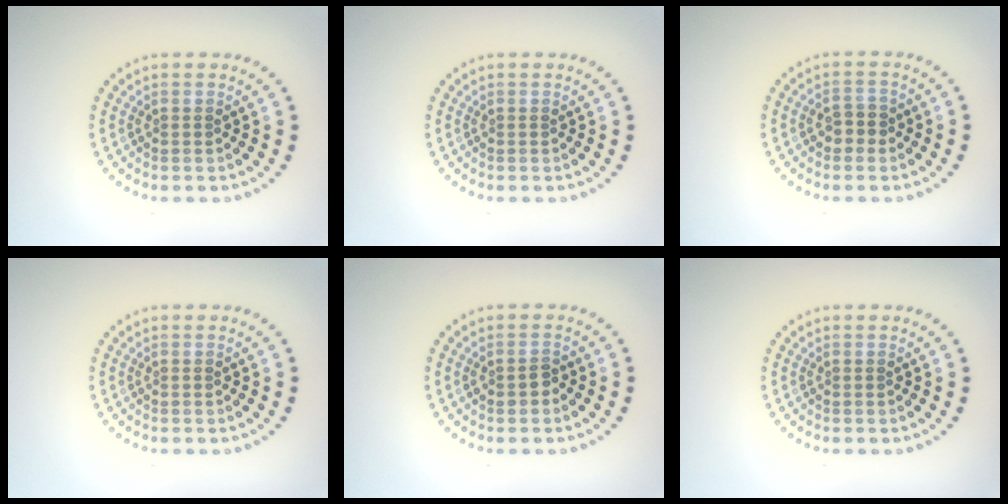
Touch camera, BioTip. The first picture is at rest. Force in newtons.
{"total": 0.0}
{"total": 1.8, "press": 1.8, "slide": 0.5}
{"total": 0.0}
{"total": 1.1, "press": 1.1, "slide": 0.3}
{"total": 0.0}